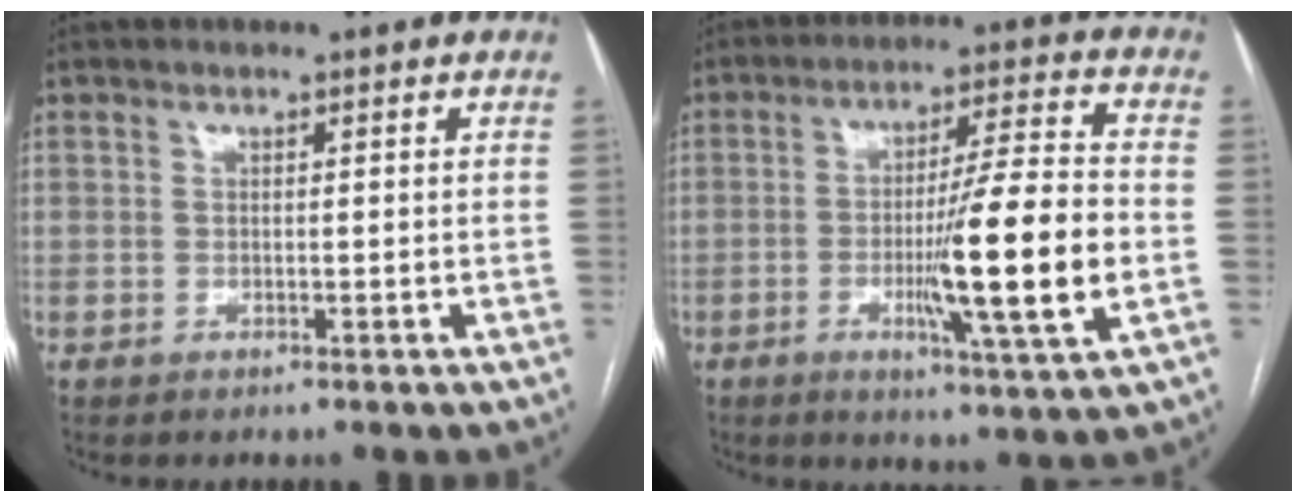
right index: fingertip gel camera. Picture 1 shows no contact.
{"total": 15.4, "force": [-3.1, -0.3, 15.1], "torque": [-0.244, -0.016, -0.057]}